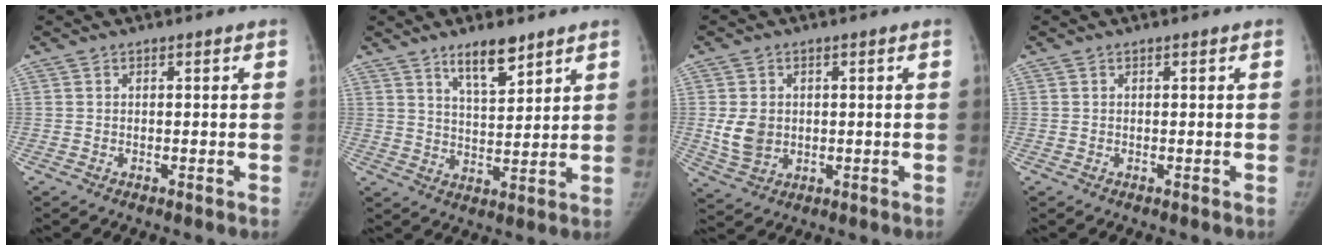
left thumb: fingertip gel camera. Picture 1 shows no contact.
{"total": 7.9, "force": [5.6, 2.4, 5.0], "torque": [-0.067, -0.040, 0.098]}
{"total": 6.2, "force": [0.3, 4.9, 3.7], "torque": [-0.059, -0.006, 0.016]}
{"total": 0.0}